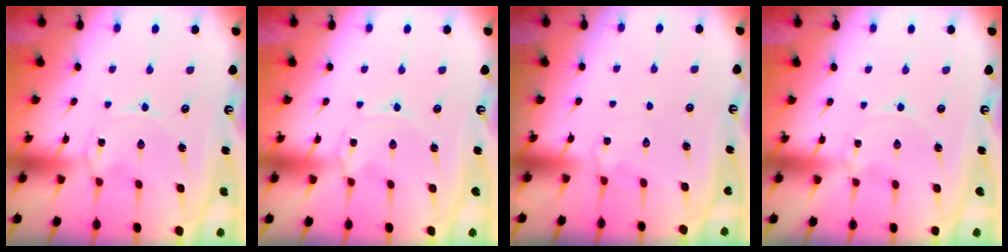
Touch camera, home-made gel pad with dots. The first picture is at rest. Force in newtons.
{"total": 0.0}
{"total": 2.1, "press": 1.9, "slide": 0.9}
{"total": 0.0}